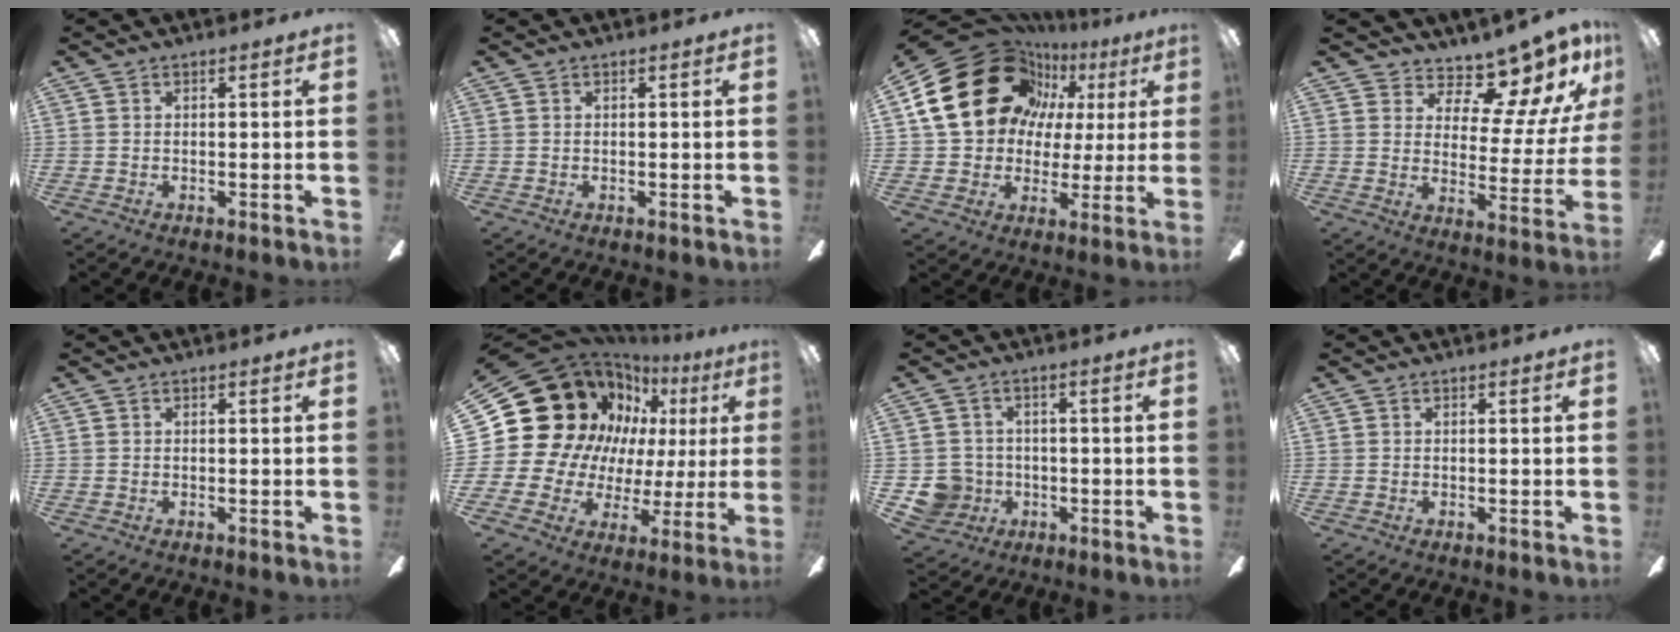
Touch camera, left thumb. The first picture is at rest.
{"total": 0.0}
{"total": 25.2, "force": [8.4, 20.1, 12.6], "torque": [-0.236, -0.038, 0.172]}
{"total": 13.1, "force": [10.5, 5.5, 5.4], "torque": [-0.085, -0.086, 0.184]}
{"total": 0.0}
{"total": 22.4, "force": [9.5, 17.5, 10.2], "torque": [-0.212, -0.077, 0.217]}
{"total": 6.7, "force": [-1.5, 6.4, 1.0], "torque": [-0.042, 0.008, -0.023]}
{"total": 0.0}